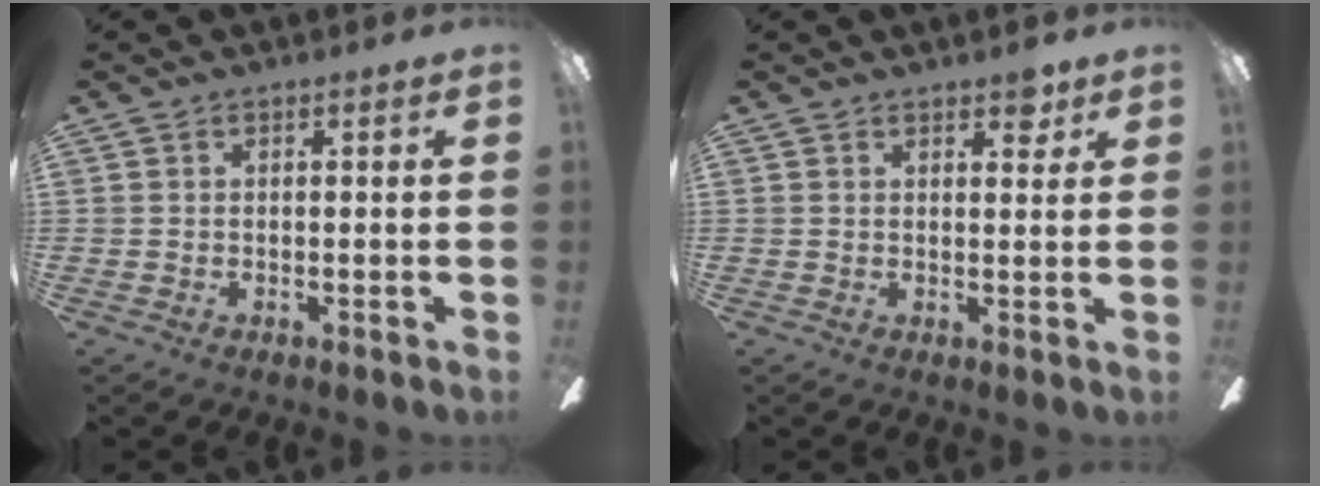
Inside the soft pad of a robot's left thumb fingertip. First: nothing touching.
{"total": 3.7, "force": [2.6, 1.6, 1.9], "torque": [-0.002, -0.015, 0.039]}